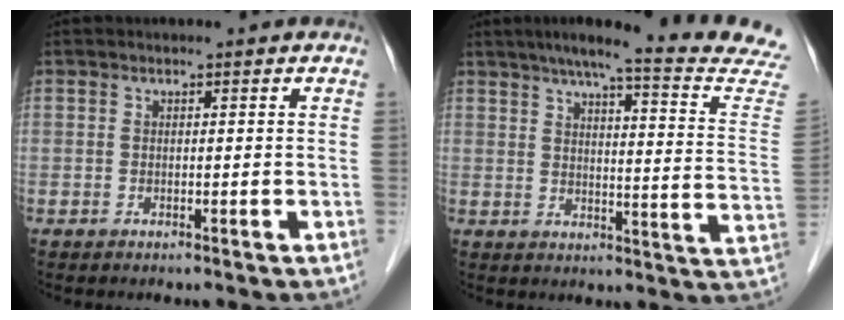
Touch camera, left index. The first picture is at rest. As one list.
[{"total": 21.9, "force": [19.3, -0.2, 10.3], "torque": [-0.137, -0.056, 0.229]}]